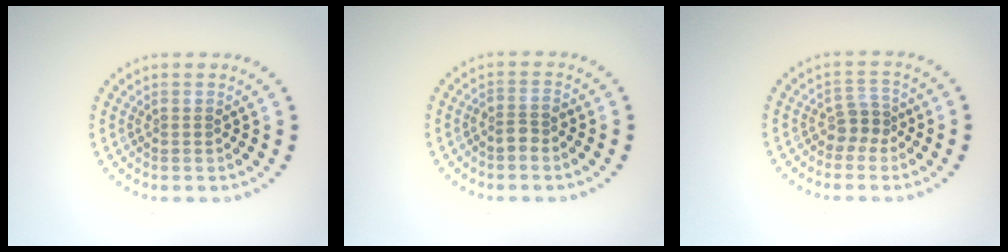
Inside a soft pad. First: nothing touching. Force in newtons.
{"total": 1.5, "press": 1.3, "slide": 0.8}
{"total": 2.0, "press": 1.5, "slide": 1.3}